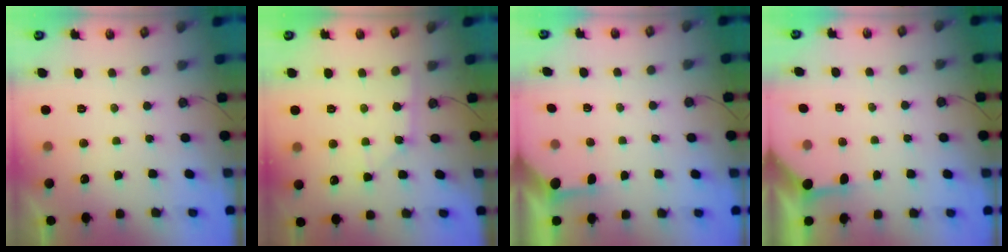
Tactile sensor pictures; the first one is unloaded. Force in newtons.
{"total": 2.1, "press": 2.1, "slide": 0.3}
{"total": 2.4, "press": 2.4, "slide": 0.4}
{"total": 3.7, "press": 3.7, "slide": 0.4}